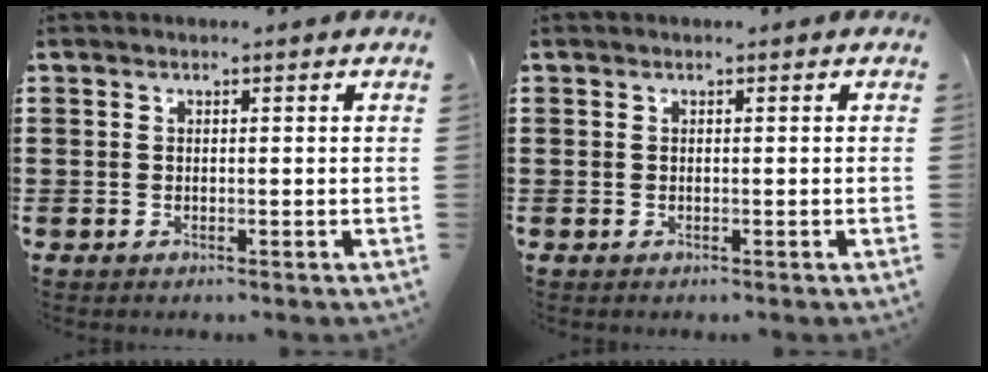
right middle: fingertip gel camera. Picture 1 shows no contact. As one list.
[{"total": 0.0}]